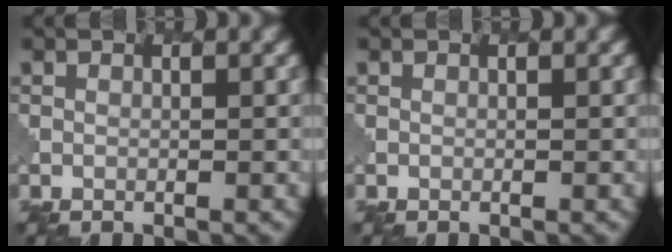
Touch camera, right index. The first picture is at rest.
{"total": 0.0}